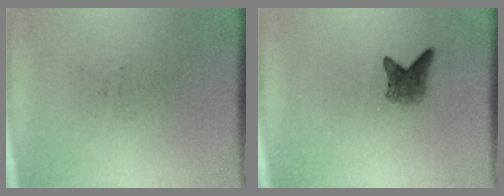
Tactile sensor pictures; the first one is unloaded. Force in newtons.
{"total": 2.4}